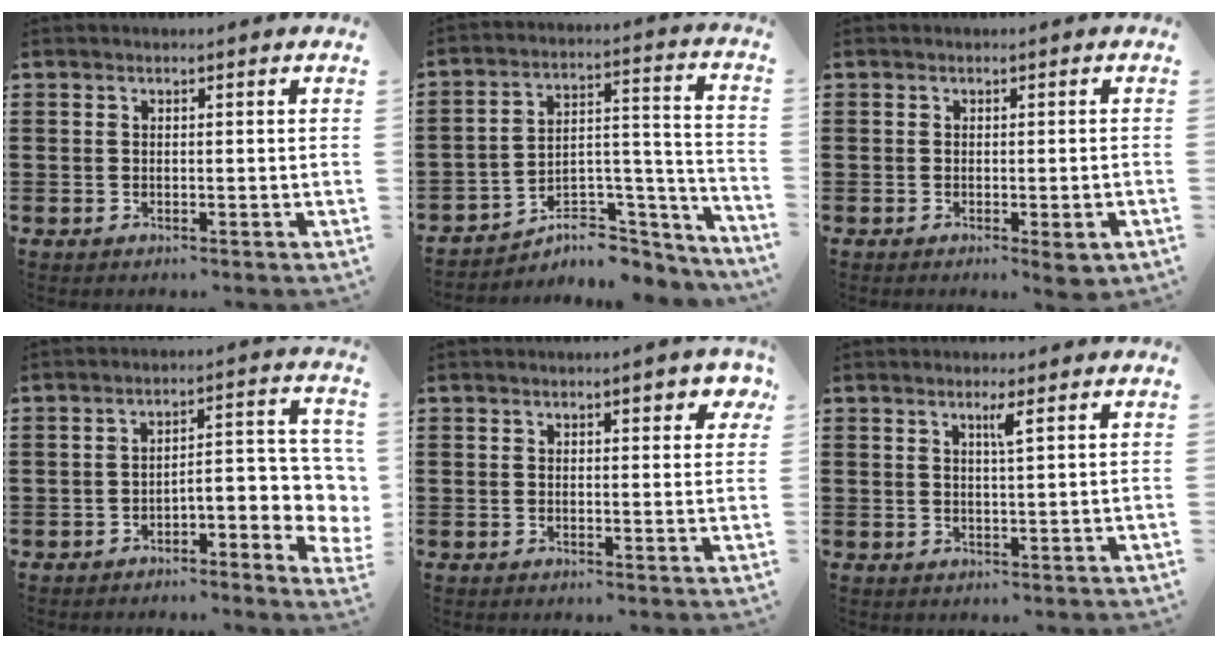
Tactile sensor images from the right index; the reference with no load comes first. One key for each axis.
{"total": 4.9, "fx": -3.7, "fy": 2.9, "fz": 1.6, "tx": -0.033, "ty": -0.002, "tz": -0.070}
{"total": 1.7, "fx": -0.8, "fy": 0.3, "fz": 1.5, "tx": -0.024, "ty": -0.003, "tz": -0.014}
{"total": 4.2, "fx": -2.6, "fy": 1.2, "fz": 3.1, "tx": -0.048, "ty": -0.009, "tz": -0.055}
{"total": 2.4, "fx": 1.3, "fy": 0.8, "fz": 1.8, "tx": -0.016, "ty": -0.002, "tz": 0.015}
{"total": 2.0, "fx": 1.0, "fy": -0.2, "fz": 1.7, "tx": -0.026, "ty": -0.007, "tz": 0.013}